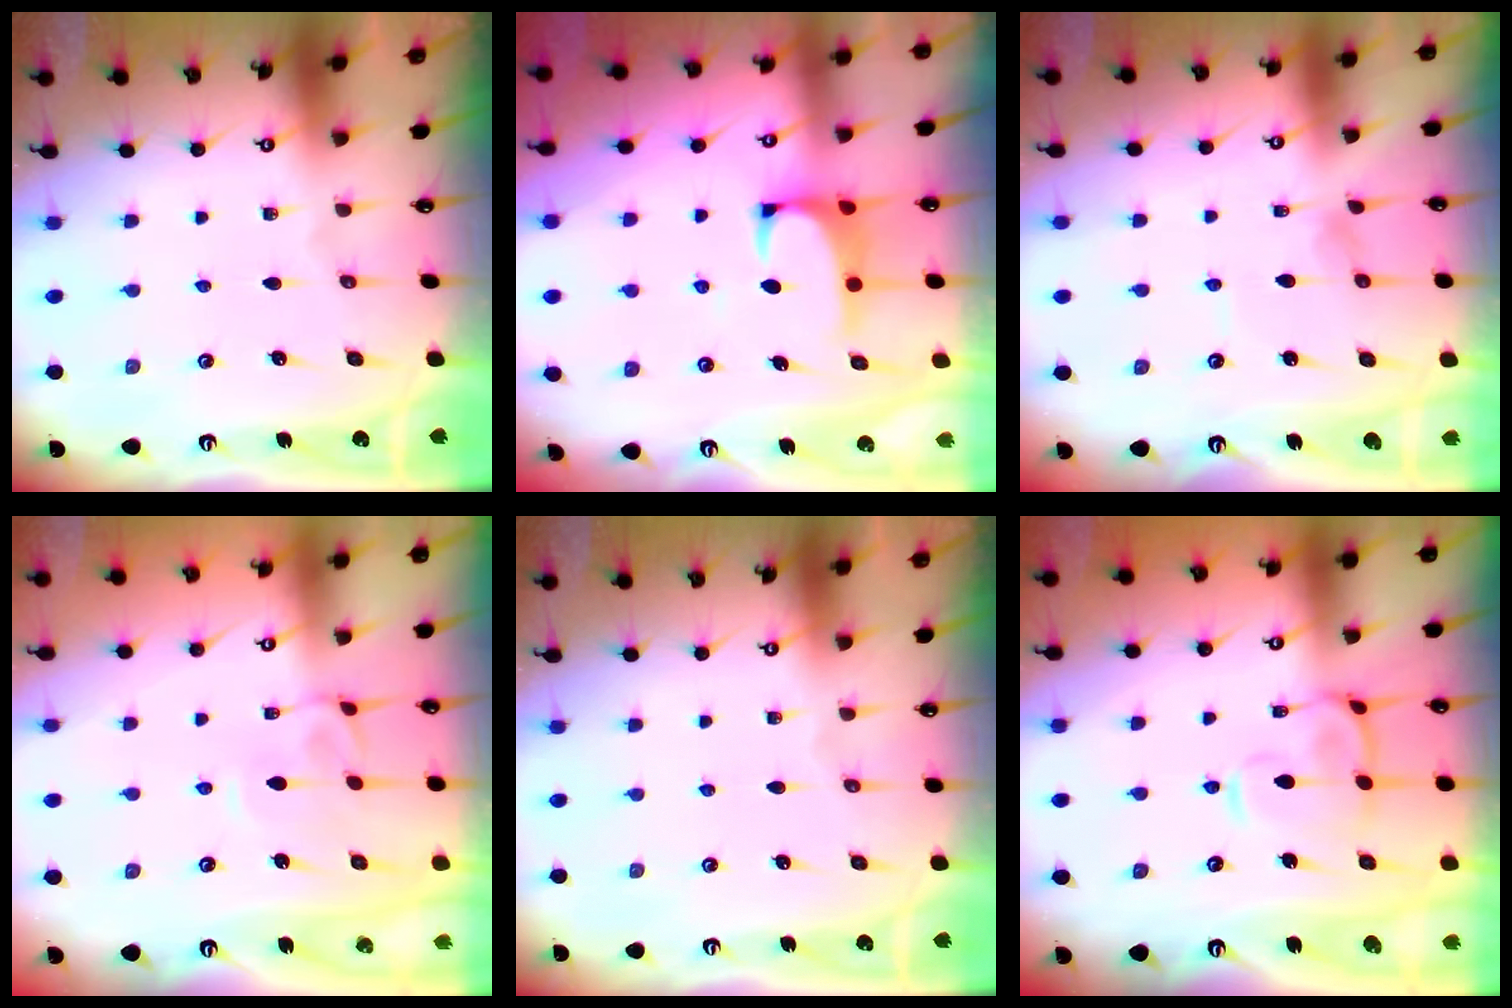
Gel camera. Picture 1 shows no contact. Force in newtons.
{"total": 1.3, "press": 1.2, "slide": 0.5}
{"total": 0.0}
{"total": 3.0, "press": 3.0, "slide": 0.4}
{"total": 0.0}
{"total": 5.8, "press": 5.6, "slide": 1.3}